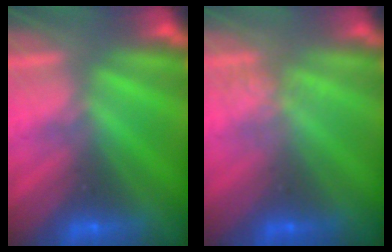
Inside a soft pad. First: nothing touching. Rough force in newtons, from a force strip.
{"total": 1.5}